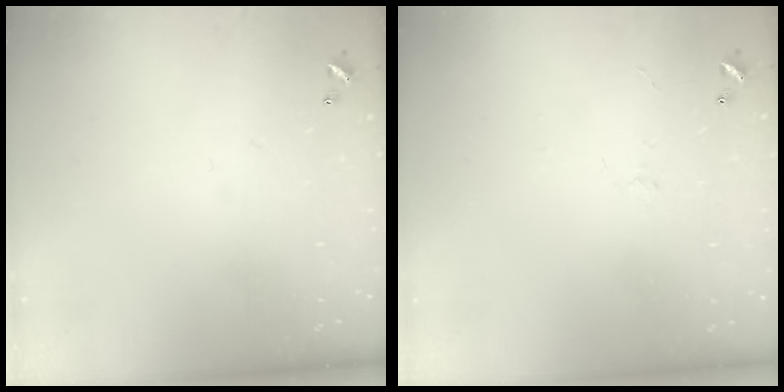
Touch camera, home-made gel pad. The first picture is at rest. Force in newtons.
{"total": 0.5, "press": 0.1, "slide": 0.5}